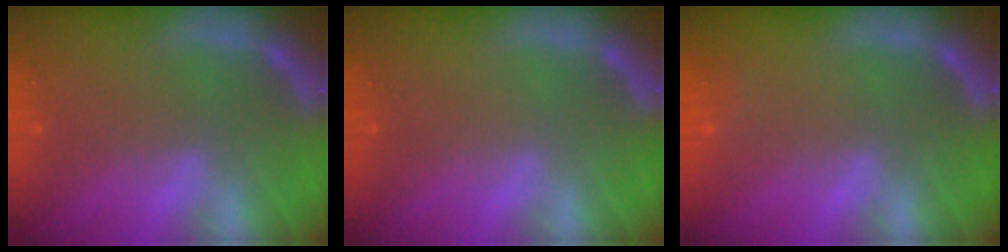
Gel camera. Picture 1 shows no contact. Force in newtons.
{"total": 0.0}
{"total": 1.4}